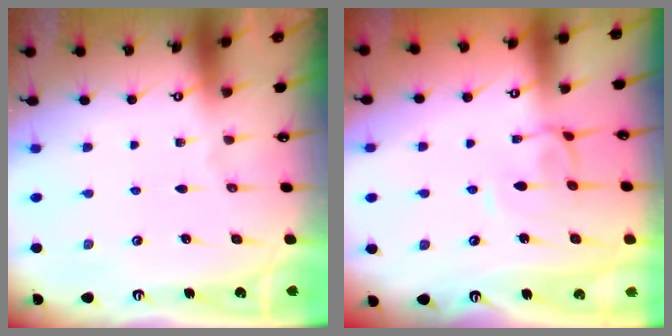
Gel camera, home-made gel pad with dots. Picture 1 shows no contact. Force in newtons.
{"total": 2.0, "press": 1.9, "slide": 0.5}